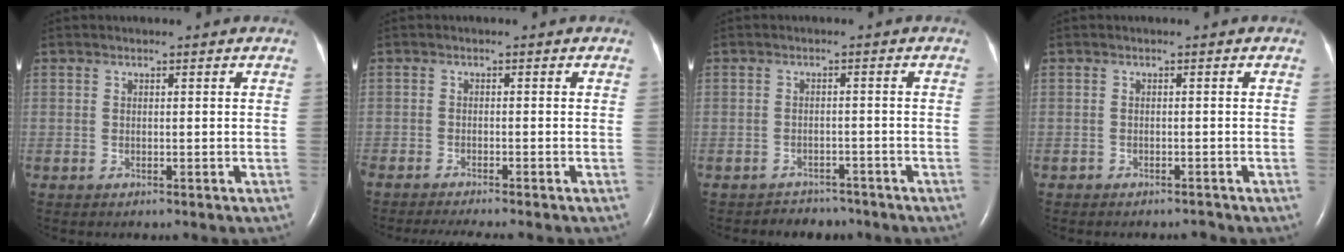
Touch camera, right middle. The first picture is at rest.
{"total": 6.2, "force": [-5.4, 0.0, 3.0], "torque": [-0.038, -0.015, -0.084]}
{"total": 3.8, "force": [-3.3, 1.7, -0.6], "torque": [0.003, 0.003, -0.048]}
{"total": 1.0, "force": [-0.9, 0.3, -0.2], "torque": [0.005, -0.001, -0.016]}